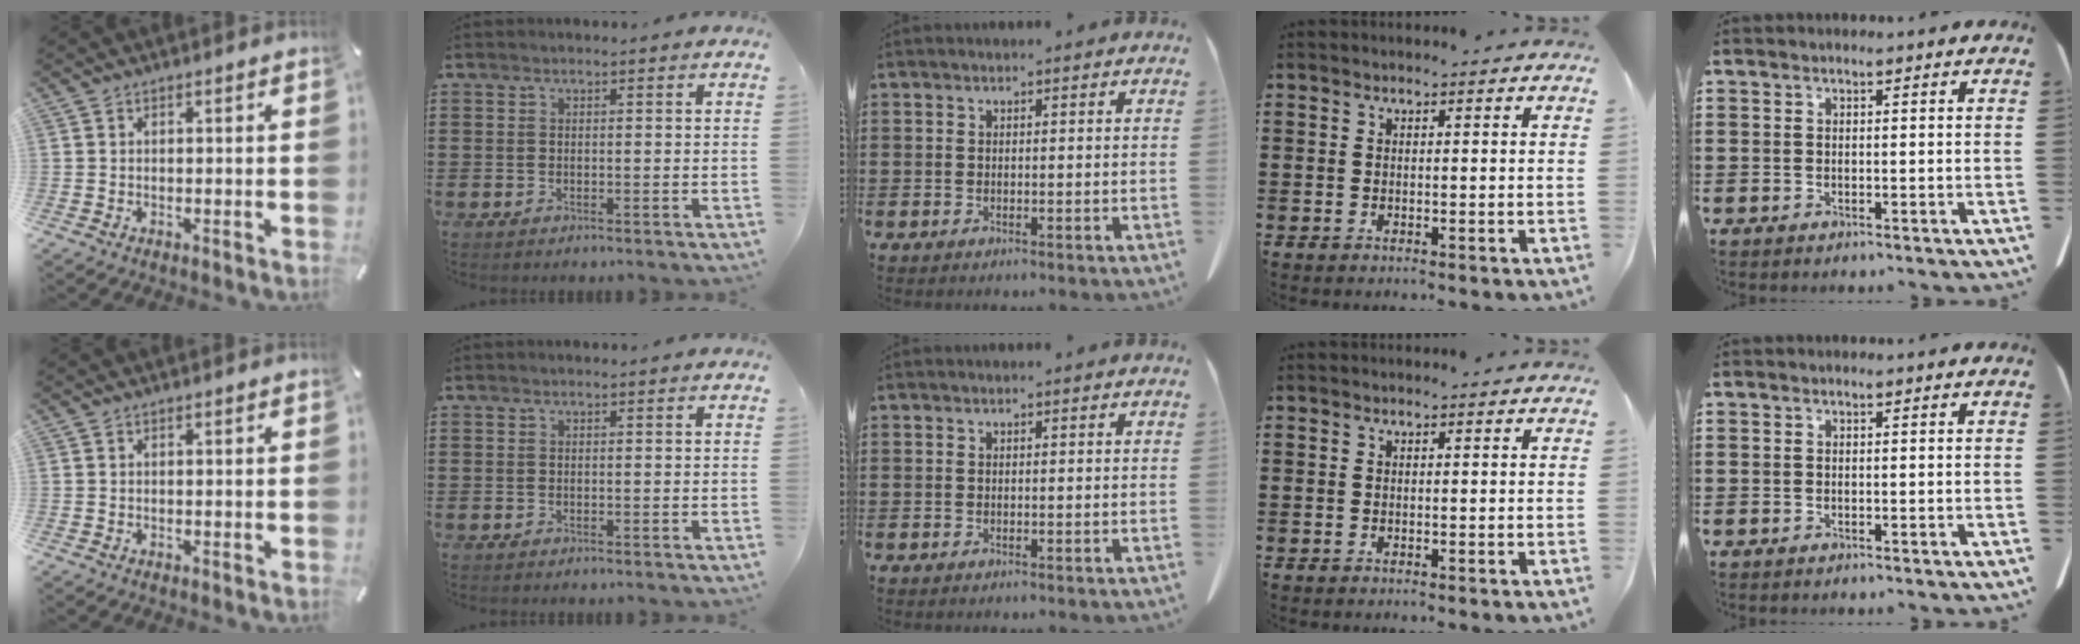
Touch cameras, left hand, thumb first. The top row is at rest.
{}